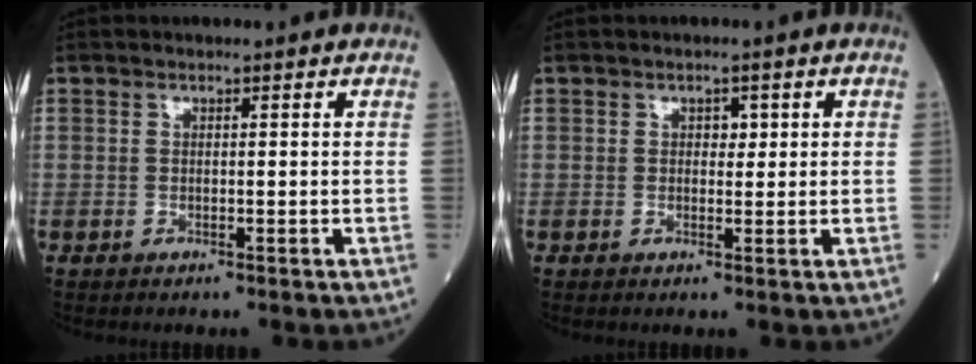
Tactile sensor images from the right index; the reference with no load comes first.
{"total": 1.6, "force": [0.5, 1.1, 1.0], "torque": [-0.008, 0.000, 0.005]}